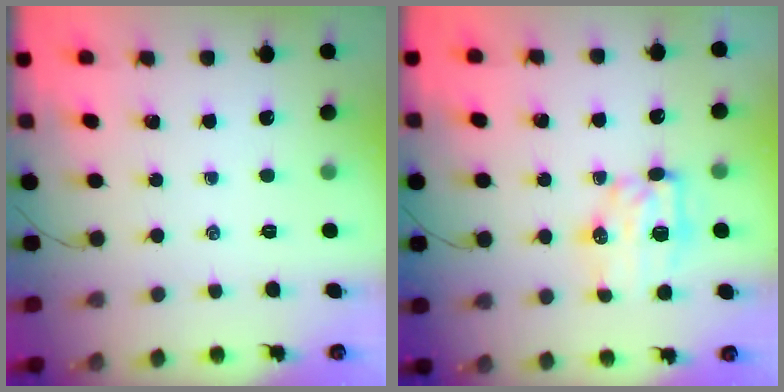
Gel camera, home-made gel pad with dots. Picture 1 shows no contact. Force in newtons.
{"total": 7.7, "press": 7.7, "slide": 0.6}